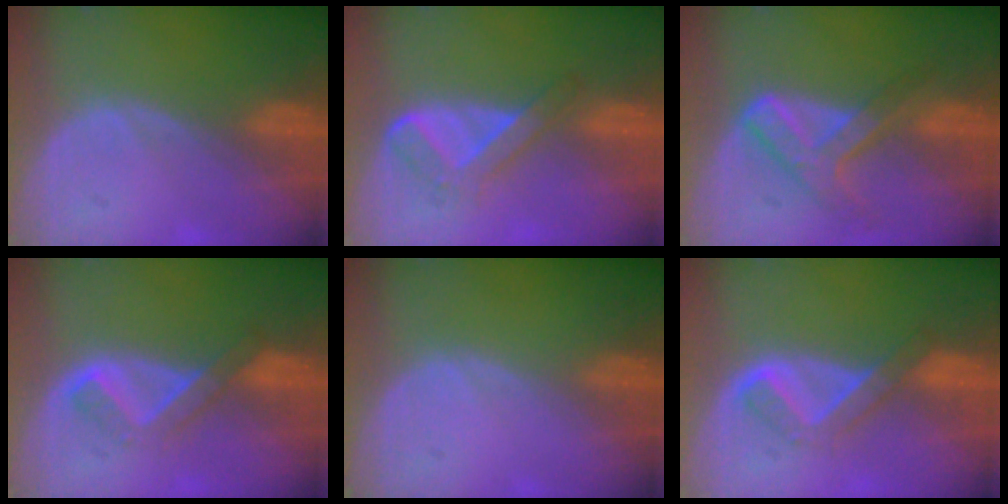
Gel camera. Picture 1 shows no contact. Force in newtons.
{"total": 5.7, "press": 4.8, "slide": 3.1}
{"total": 7.2, "press": 6.2, "slide": 3.8}
{"total": 5.2, "press": 4.5, "slide": 2.7}
{"total": 0.0}
{"total": 5.4, "press": 4.7, "slide": 2.6}